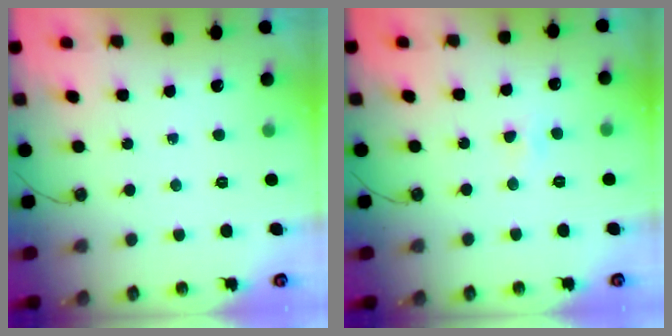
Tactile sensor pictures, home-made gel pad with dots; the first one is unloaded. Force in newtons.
{"total": 3.6, "press": 3.5, "slide": 0.4}